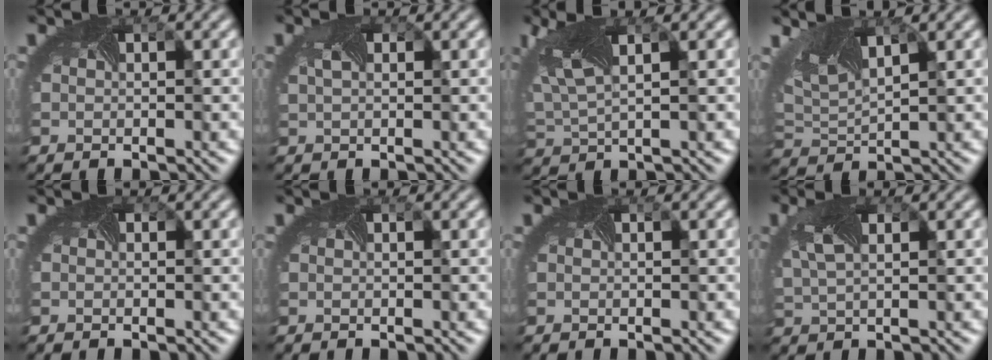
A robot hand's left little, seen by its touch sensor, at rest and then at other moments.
{"total": 0.8, "force": [0.4, 0.4, 0.6], "torque": [-0.020, -0.002, 0.011]}
{"total": 7.5, "force": [2.8, 3.5, 6.1], "torque": [-0.138, 0.020, 0.058]}
{"total": 5.3, "force": [3.2, 2.0, 3.7], "torque": [-0.079, 0.020, 0.059]}
{"total": 0.0}
{"total": 0.0}
{"total": 0.0}
{"total": 2.7, "force": [1.1, 1.1, 2.2], "torque": [-0.059, -0.001, 0.026]}